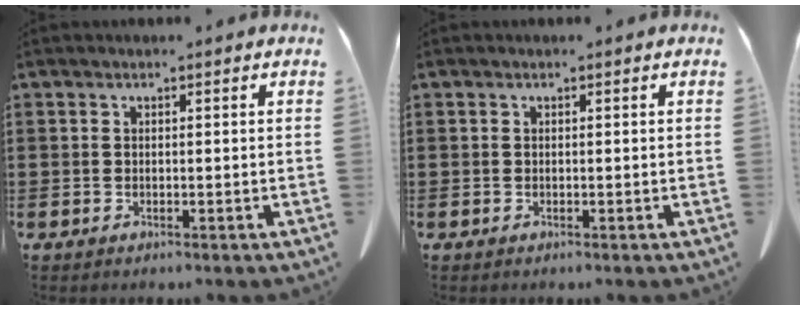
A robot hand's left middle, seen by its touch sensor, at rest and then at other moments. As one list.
[{"total": 0.0}]